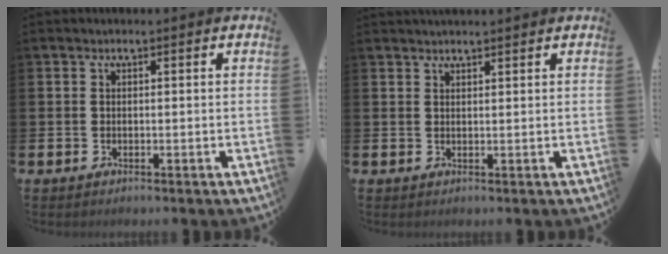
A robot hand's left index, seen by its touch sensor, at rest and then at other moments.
{"total": 1.5, "force": [1.5, 0.2, 0.1], "torque": [0.007, -0.006, 0.024]}